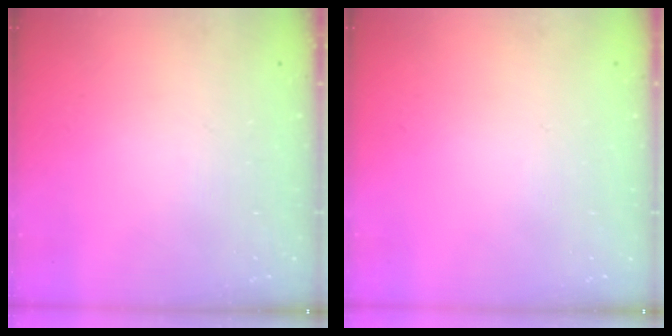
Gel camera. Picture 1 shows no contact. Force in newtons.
{"total": 0.0}